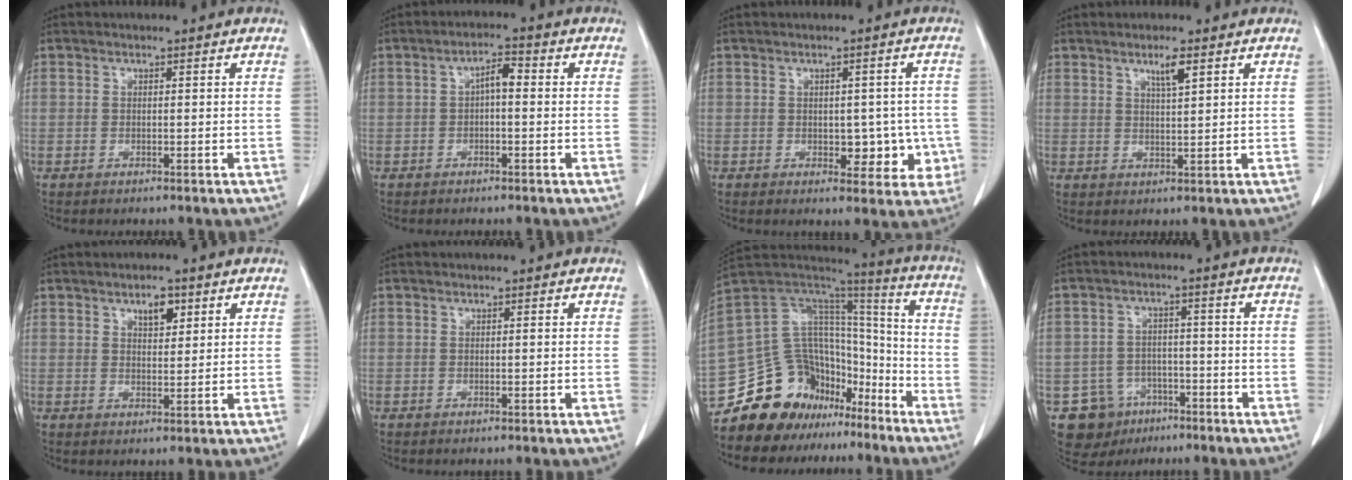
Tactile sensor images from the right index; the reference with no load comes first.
{"total": 3.2, "force": [0.1, 1.1, 3.0], "torque": [-0.051, 0.014, -0.001]}
{"total": 5.7, "force": [-1.0, 3.7, 4.2], "torque": [-0.029, 0.013, -0.006]}
{"total": 3.0, "force": [1.8, 0.1, 2.5], "torque": [-0.046, -0.004, 0.032]}
{"total": 3.4, "force": [1.9, 1.5, 2.4], "torque": [-0.037, -0.002, 0.033]}
{"total": 0.0}
{"total": 19.4, "force": [-14.1, 11.3, 6.9], "torque": [-0.118, 0.087, -0.229]}
{"total": 7.8, "force": [-4.1, 6.6, 1.0], "torque": [-0.020, 0.012, -0.053]}